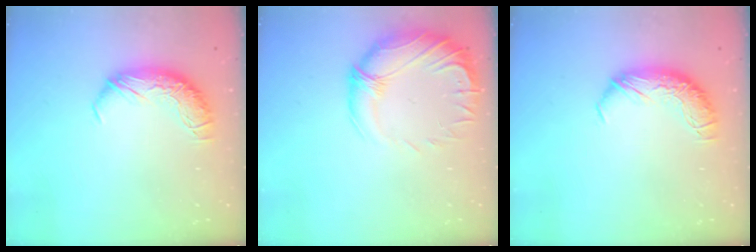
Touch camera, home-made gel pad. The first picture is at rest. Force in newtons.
{"total": 3.0, "press": 1.1, "slide": 2.8}
{"total": 0.0}